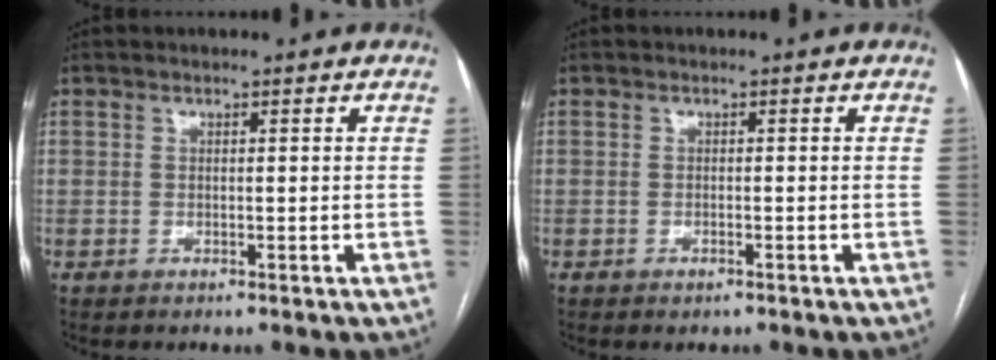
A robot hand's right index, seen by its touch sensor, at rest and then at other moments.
{"total": 0.7, "force": [-0.5, 0.2, 0.4], "torque": [-0.010, -0.001, -0.004]}